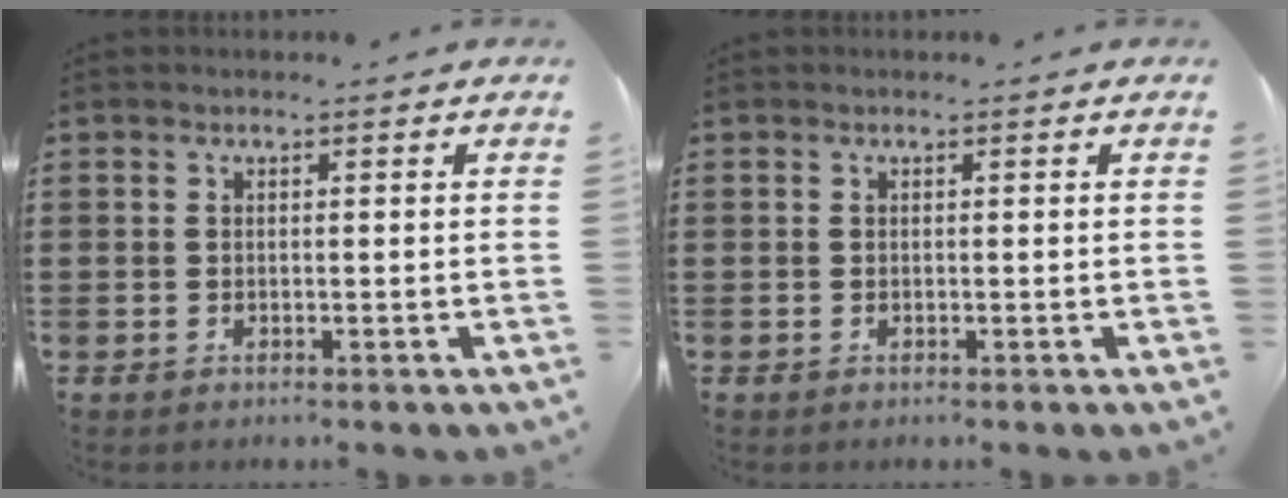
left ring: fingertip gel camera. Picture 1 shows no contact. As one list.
[{"total": 0.0}]